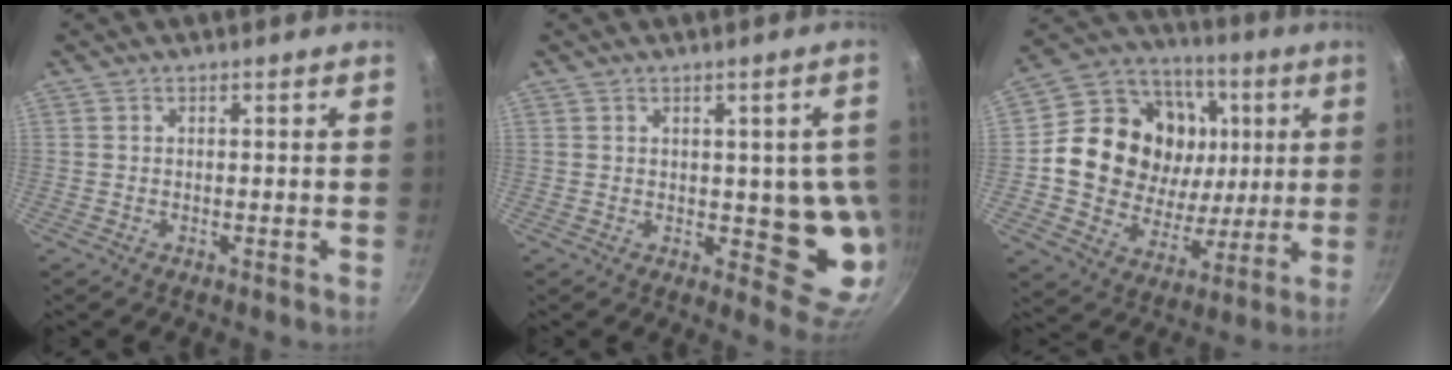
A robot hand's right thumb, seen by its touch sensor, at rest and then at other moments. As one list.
[{"total": 10.6, "force": [0.0, 5.1, 9.3], "torque": [-0.063, -0.014, 0.006]}, {"total": 23.9, "force": [4.0, 19.3, 13.5], "torque": [-0.211, 0.008, 0.071]}]